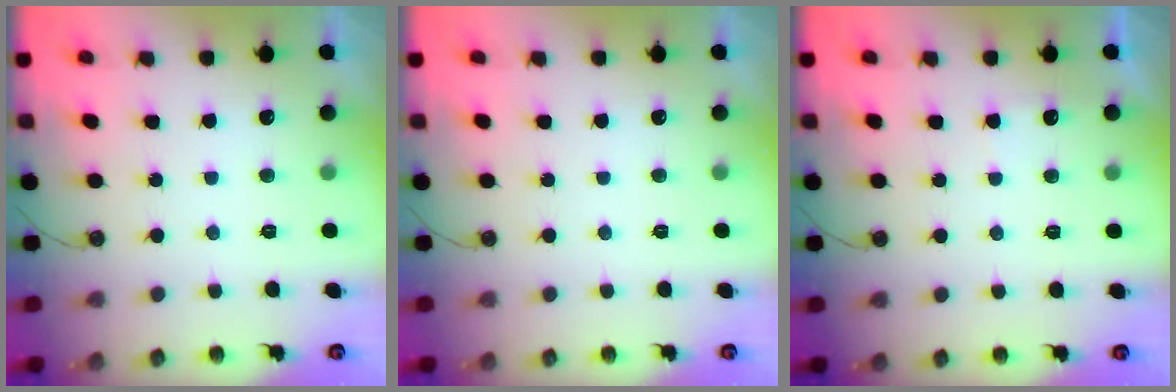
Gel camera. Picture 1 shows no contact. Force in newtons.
{"total": 0.0}
{"total": 2.2, "press": 2.2, "slide": 0.3}